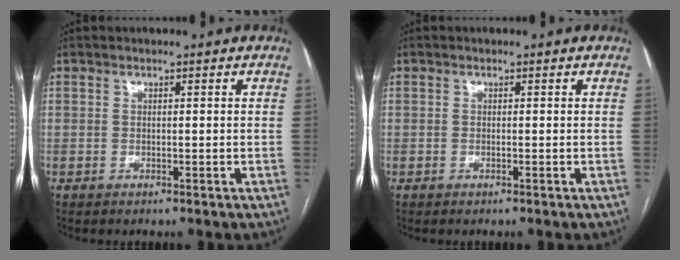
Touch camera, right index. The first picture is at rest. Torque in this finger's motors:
{"motor_torque": [0.16, 0.15, -0.01, 0.01]}